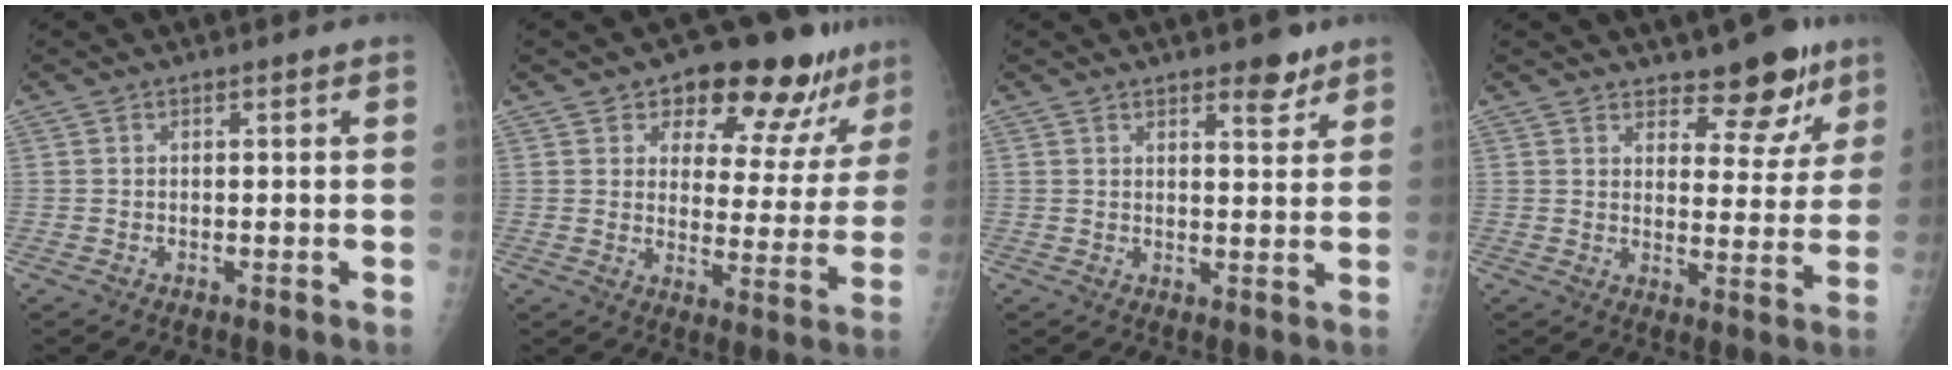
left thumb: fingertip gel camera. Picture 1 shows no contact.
{"total": 16.1, "force": [11.3, 7.7, 8.5], "torque": [-0.049, -0.056, 0.141]}
{"total": 4.4, "force": [3.1, 1.6, 2.6], "torque": [-0.021, -0.020, 0.043]}
{"total": 9.4, "force": [6.9, 4.2, 4.6], "torque": [-0.021, -0.046, 0.097]}